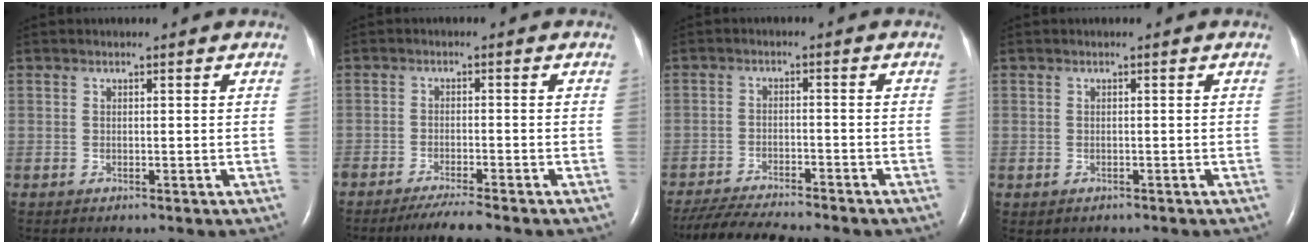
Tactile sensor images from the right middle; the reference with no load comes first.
{"total": 4.5, "force": [-3.9, -0.3, 2.3], "torque": [-0.042, -0.013, -0.068]}
{"total": 11.7, "force": [-10.5, 1.0, 5.2], "torque": [-0.085, -0.018, -0.158]}
{"total": 0.6, "force": [-0.3, 0.4, 0.2], "torque": [-0.010, 0.000, 0.001]}